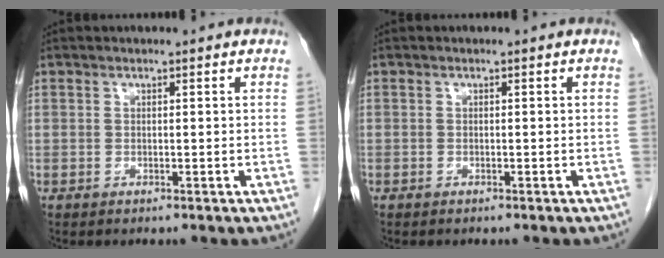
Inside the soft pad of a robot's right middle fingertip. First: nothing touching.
{"total": 0.0}